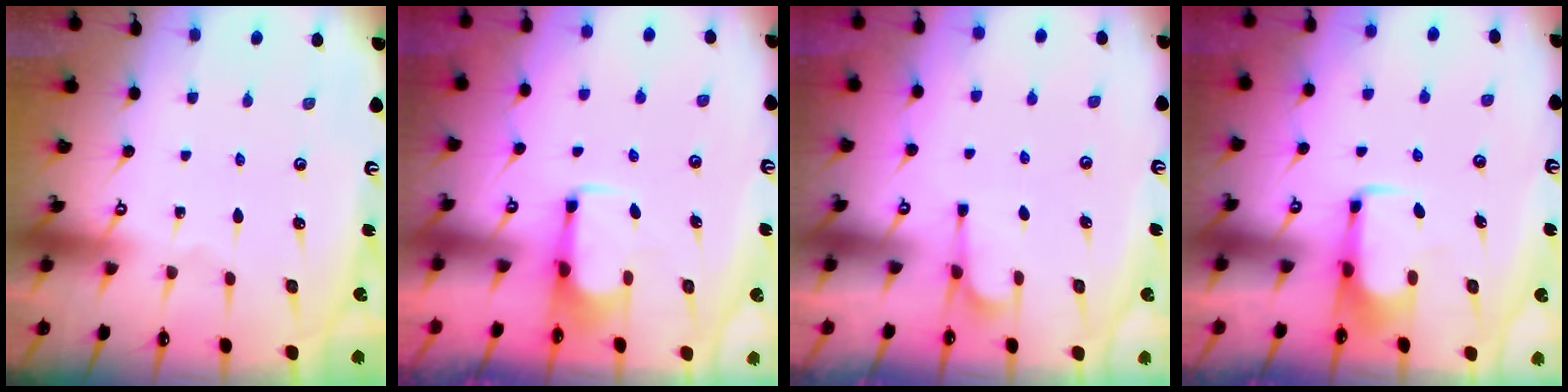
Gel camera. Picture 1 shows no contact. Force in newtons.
{"total": 2.8, "press": 2.7, "slide": 0.9}
{"total": 3.8, "press": 3.6, "slide": 1.1}
{"total": 2.0, "press": 1.9, "slide": 0.4}